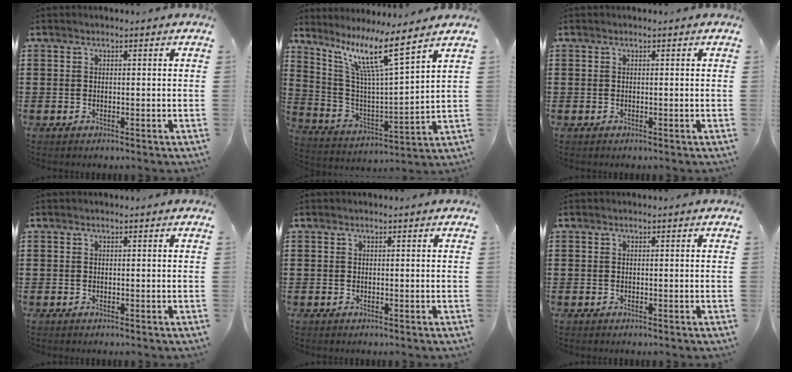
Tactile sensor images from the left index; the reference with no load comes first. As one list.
[{"total": 11.2, "force": [7.8, 0.6, 8.0], "torque": [-0.182, -0.039, 0.127]}, {"total": 0.0}, {"total": 0.0}, {"total": 0.0}, {"total": 0.0}]